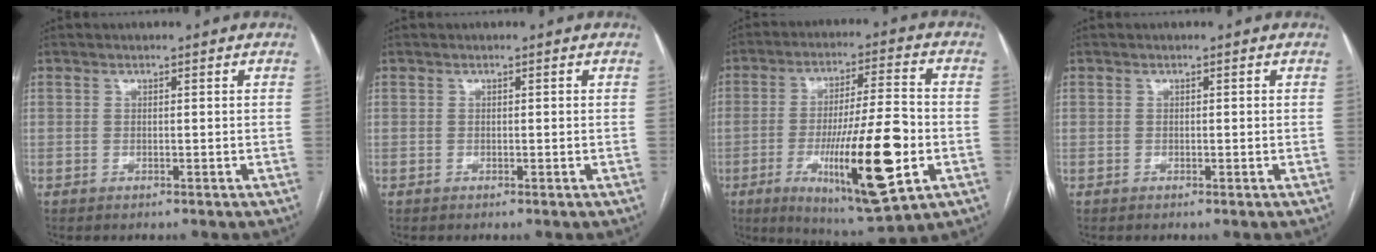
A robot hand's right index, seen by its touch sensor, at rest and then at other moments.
{"total": 0.0}
{"total": 18.8, "force": [-5.4, 2.5, 17.8], "torque": [-0.303, -0.019, -0.077]}
{"total": 0.0}